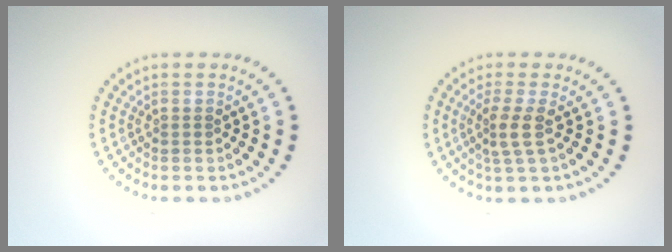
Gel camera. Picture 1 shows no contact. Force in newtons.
{"total": 2.3, "press": 1.8, "slide": 1.6}